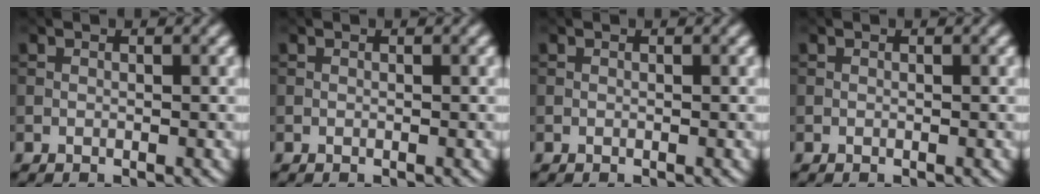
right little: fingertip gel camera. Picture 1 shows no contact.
{"total": 0.0}
{"total": 0.0}
{"total": 0.0}